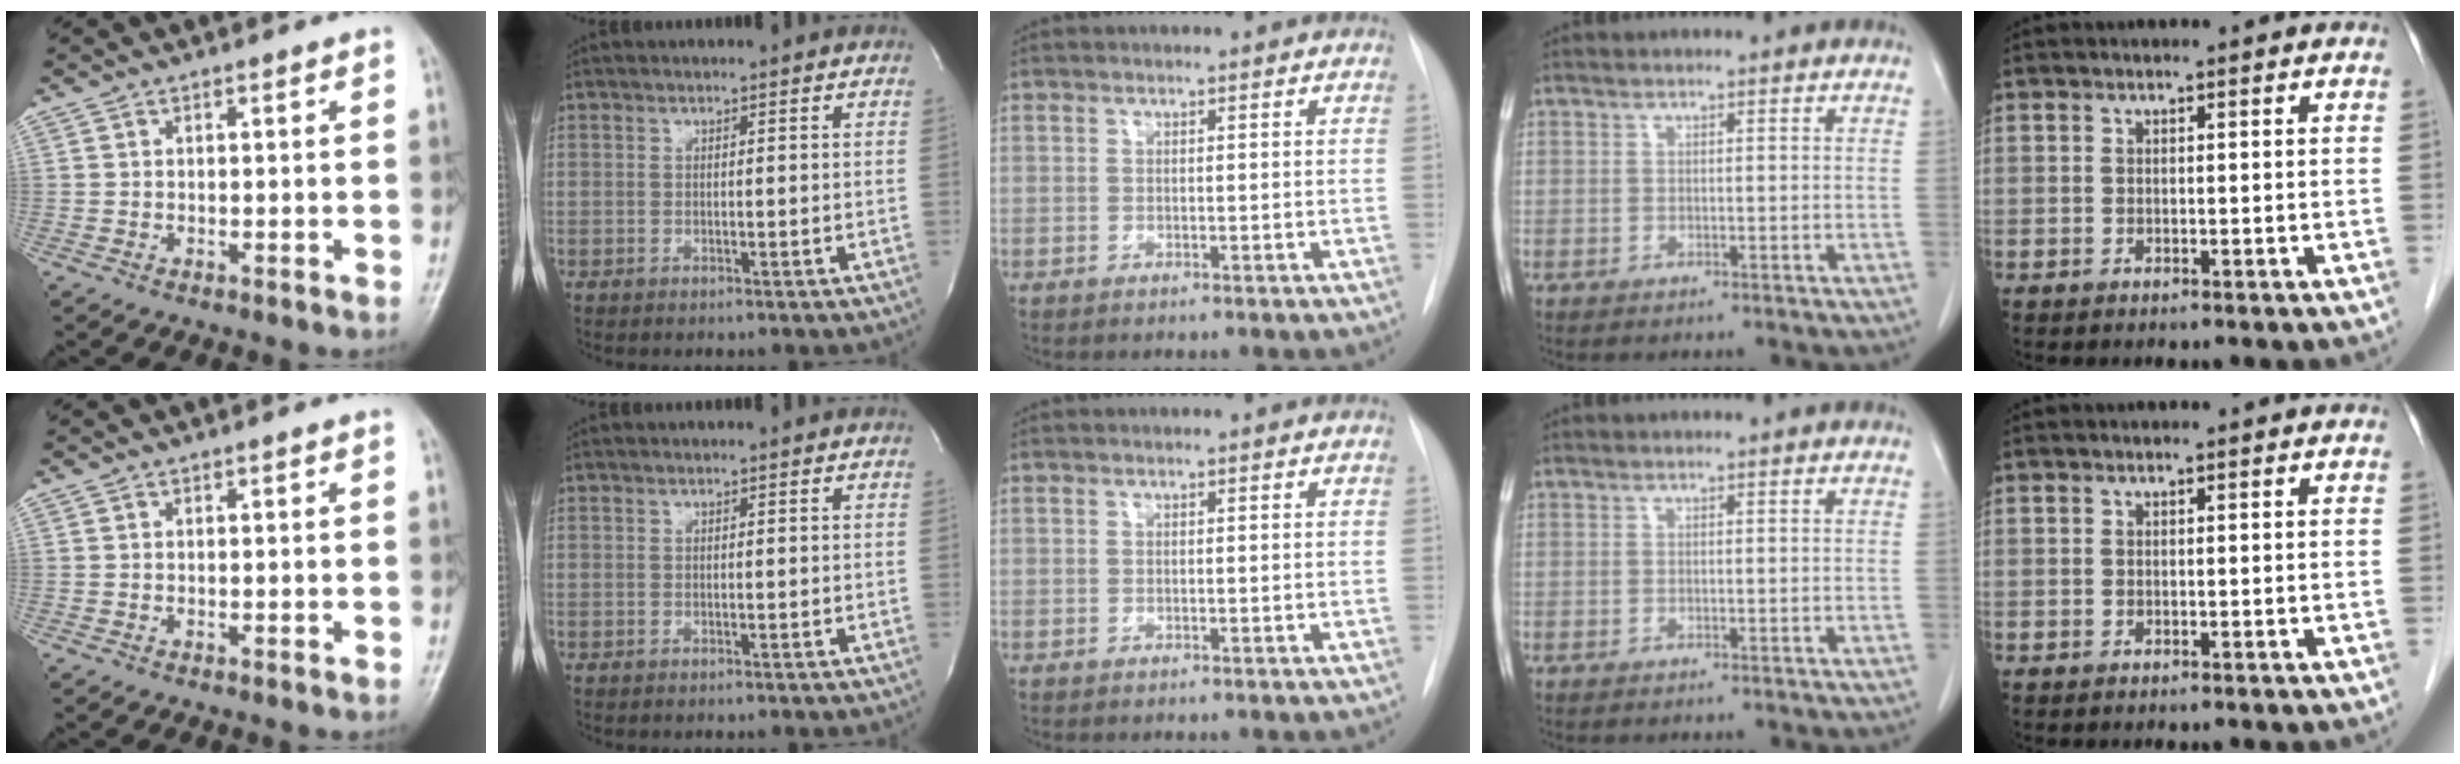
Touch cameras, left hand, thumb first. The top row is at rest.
{}